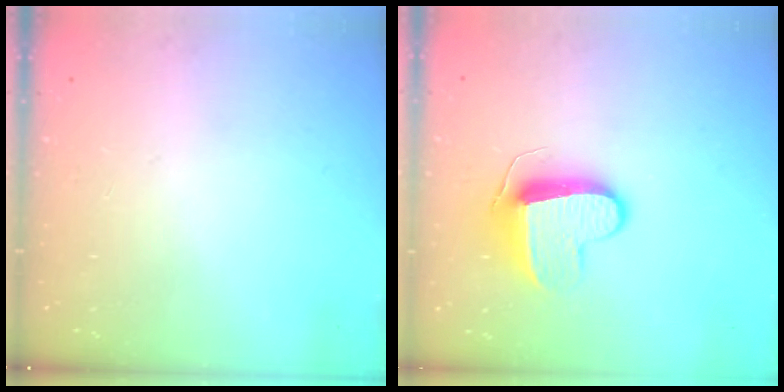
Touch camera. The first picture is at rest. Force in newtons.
{"total": 10.4, "press": 10.4, "slide": 0.5}